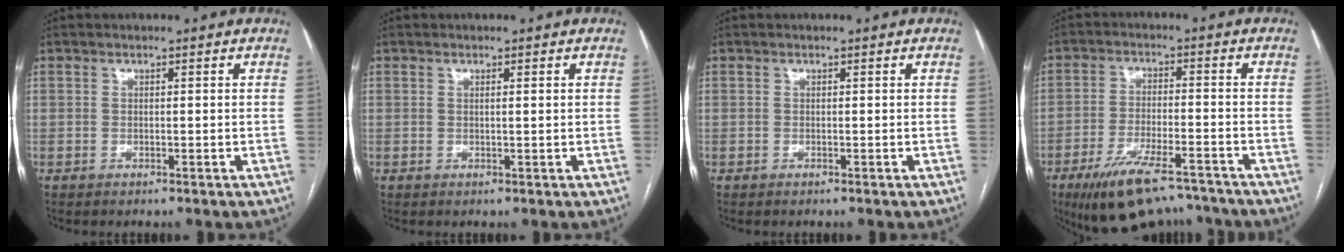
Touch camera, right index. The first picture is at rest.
{"total": 0.7, "force": [0.2, -0.1, 0.6], "torque": [-0.012, 0.000, 0.004]}
{"total": 0.0}
{"total": 13.1, "force": [-10.1, 3.6, 7.4], "torque": [-0.131, -0.007, -0.163]}